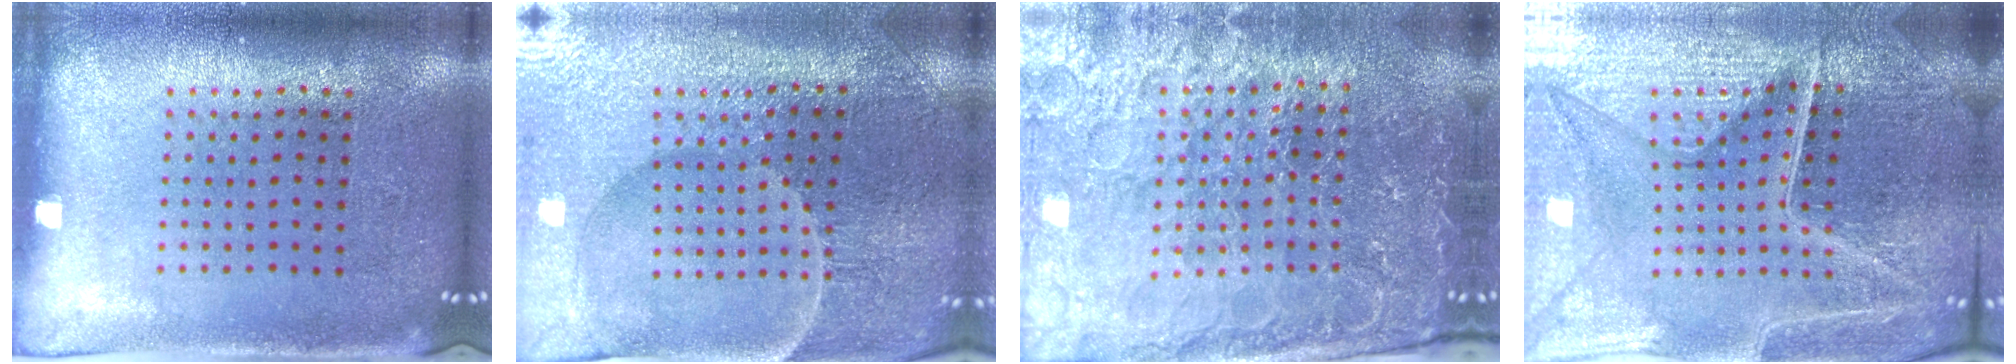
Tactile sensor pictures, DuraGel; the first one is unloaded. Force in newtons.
{"total": 3.8, "press": 3.7, "slide": 0.4}
{"total": 5.1, "press": 4.7, "slide": 1.9}
{"total": 5.4, "press": 5.1, "slide": 1.7}